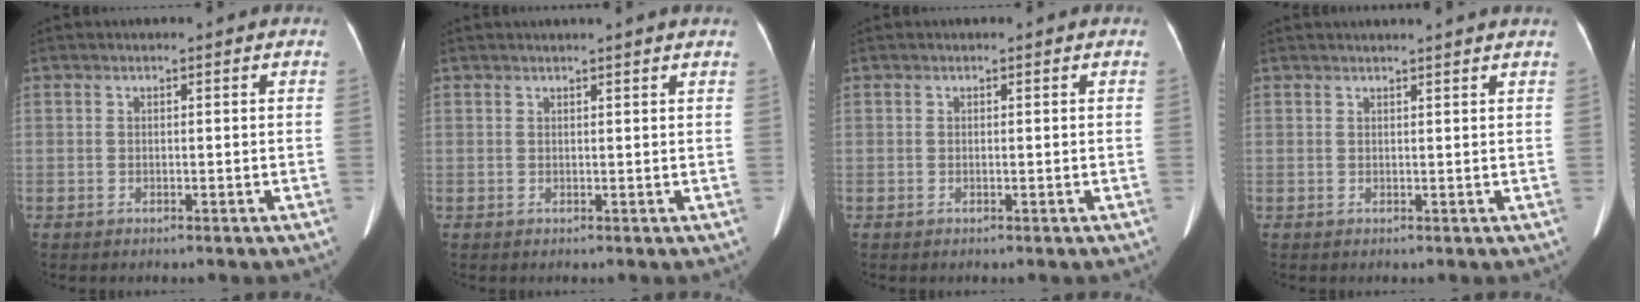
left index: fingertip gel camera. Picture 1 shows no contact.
{"total": 3.4, "force": [3.0, -0.6, 1.5], "torque": [-0.023, 0.016, 0.033]}
{"total": 0.0}
{"total": 4.8, "force": [4.4, -0.7, 1.7], "torque": [-0.022, 0.016, 0.045]}